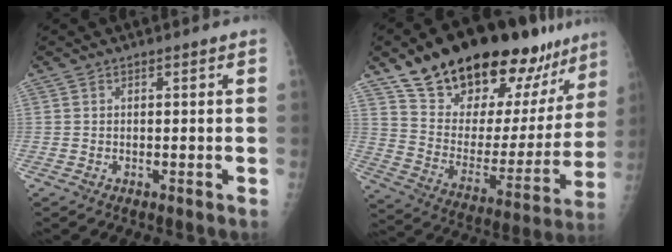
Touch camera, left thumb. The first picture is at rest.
{"total": 29.2, "force": [22.1, 12.2, 14.7], "torque": [-0.187, -0.083, 0.336]}